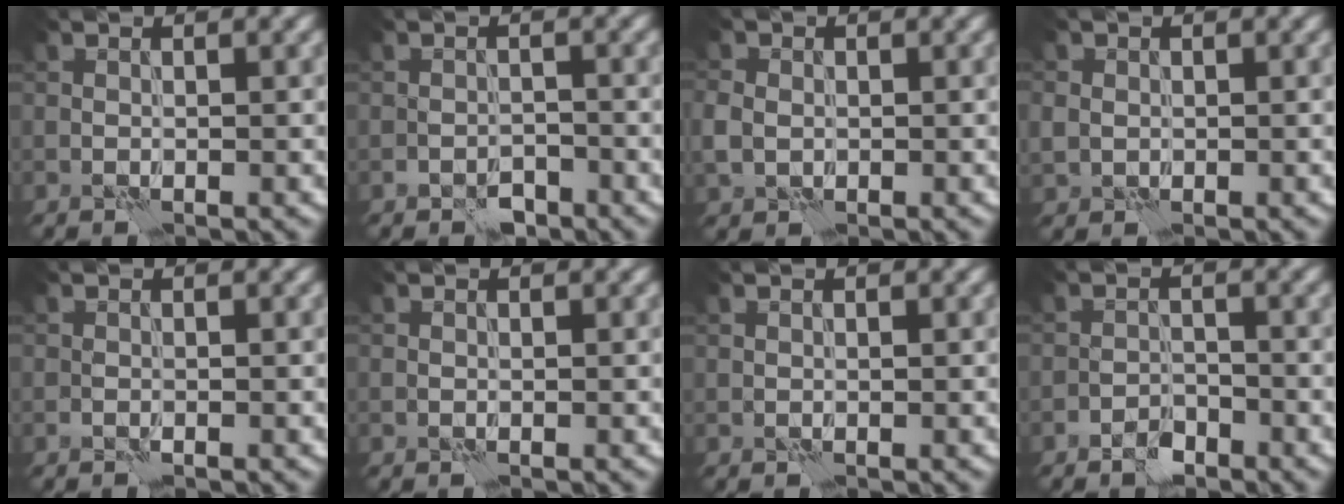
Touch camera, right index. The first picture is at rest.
{"total": 1.5, "force": [-1.3, 0.8, 0.3], "torque": [0.000, 0.006, -0.023]}
{"total": 2.7, "force": [-0.2, 2.3, 1.4], "torque": [-0.029, 0.001, -0.003]}
{"total": 2.0, "force": [0.2, 1.9, 0.7], "torque": [-0.010, 0.006, 0.004]}
{"total": 0.0}
{"total": 0.0}
{"total": 0.0}
{"total": 1.5, "force": [-1.3, 0.6, 0.5], "torque": [-0.002, 0.006, -0.026]}